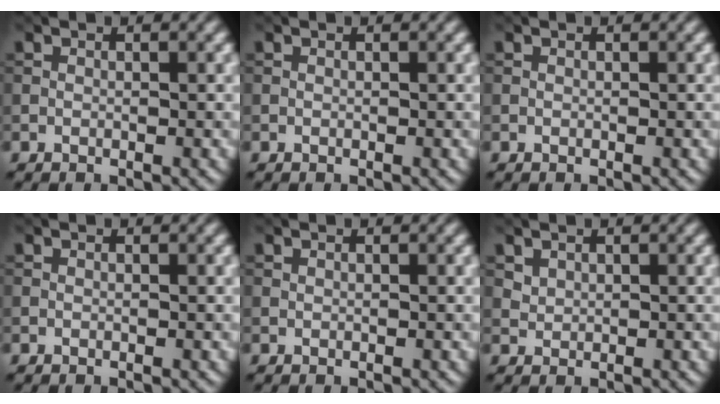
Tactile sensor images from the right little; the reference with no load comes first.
{"total": 0.0}
{"total": 0.0}
{"total": 0.0}
{"total": 0.0}
{"total": 1.1, "force": [0.7, 0.7, 0.3], "torque": [-0.009, -0.004, 0.020]}